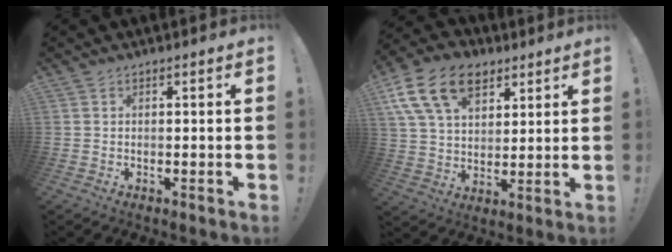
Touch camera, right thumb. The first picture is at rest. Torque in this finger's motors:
{"motor_torque": [0.17, 1.67, 0.55, -0.15, 0.47]}